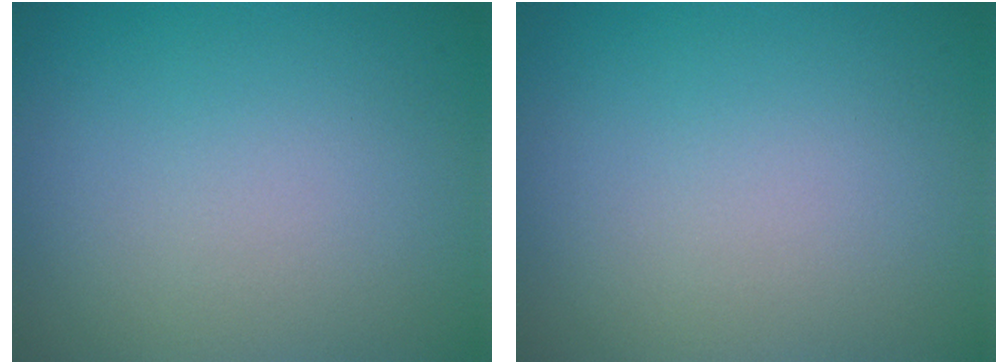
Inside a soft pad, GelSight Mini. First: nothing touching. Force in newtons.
{"total": 0.0}